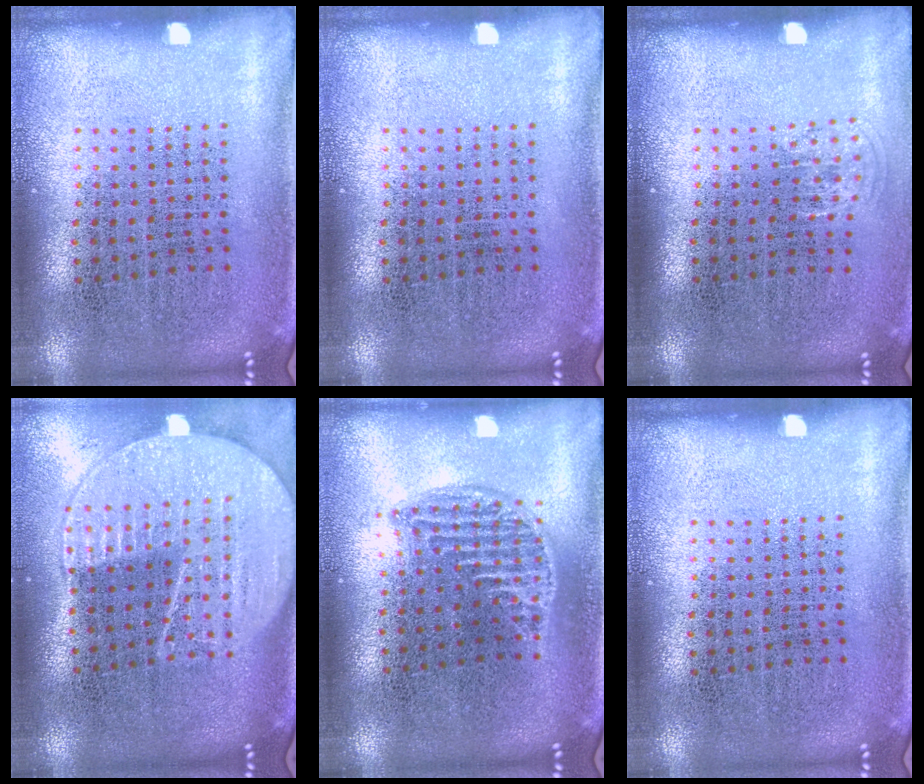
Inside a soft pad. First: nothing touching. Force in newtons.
{"total": 0.0}
{"total": 0.7, "press": 0.5, "slide": 0.4}
{"total": 2.0, "press": 1.8, "slide": 1.0}
{"total": 1.2, "press": 1.0, "slide": 0.6}
{"total": 0.0}